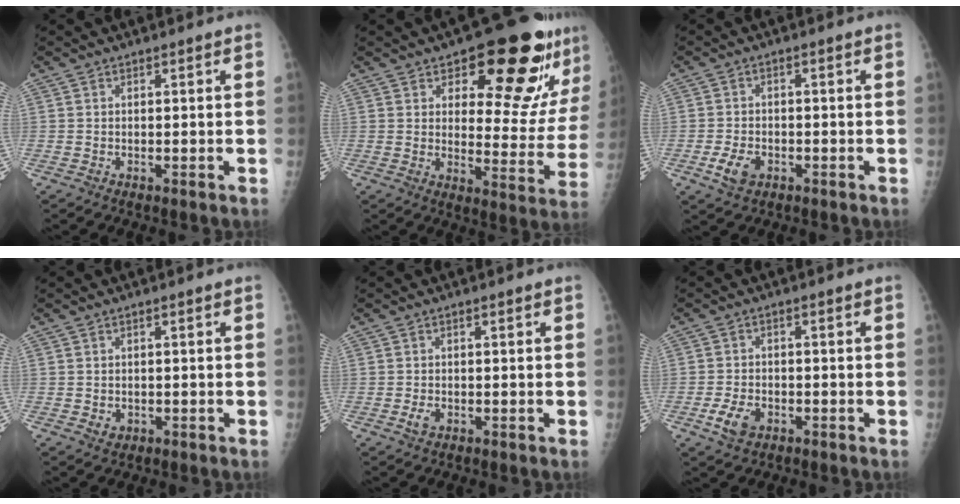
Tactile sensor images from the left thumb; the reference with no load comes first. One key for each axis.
{"total": 20.4, "fx": 11.9, "fy": 7.8, "fz": 14.6, "tx": -0.146, "ty": -0.059, "tz": 0.163}
{"total": 4.4, "fx": -1.9, "fy": 2.9, "fz": 2.8, "tx": -0.053, "ty": 0.007, "tz": -0.032}
{"total": 1.7, "fx": -0.4, "fy": 1.4, "fz": 0.9, "tx": -0.006, "ty": 0.001, "tz": 0.000}
{"total": 1.8, "fx": -0.5, "fy": 1.1, "fz": 1.3, "tx": -0.024, "ty": -0.001, "tz": -0.010}
{"total": 4.7, "fx": -2.2, "fy": 3.0, "fz": 3.0, "tx": -0.058, "ty": 0.009, "tz": -0.038}